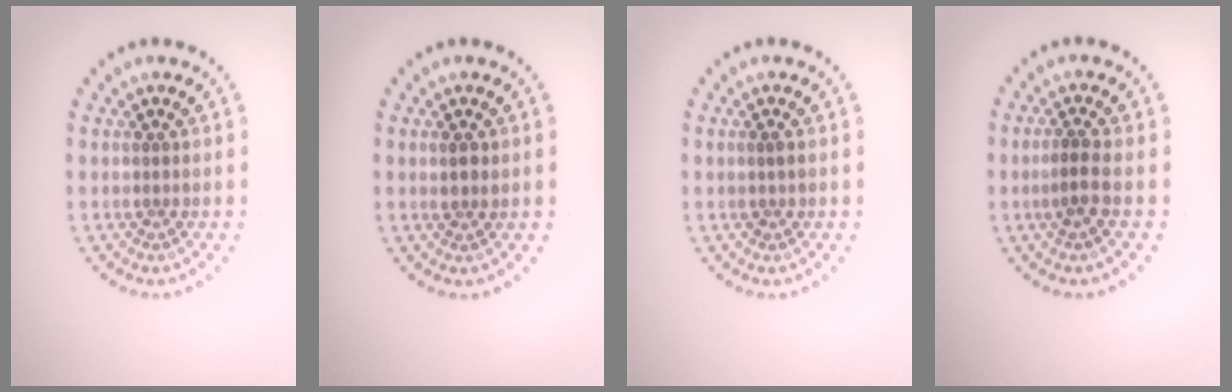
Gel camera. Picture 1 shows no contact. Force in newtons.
{"total": 1.2, "press": 1.1, "slide": 0.4}
{"total": 0.7, "press": 0.7, "slide": 0.2}
{"total": 1.8, "press": 1.5, "slide": 0.9}